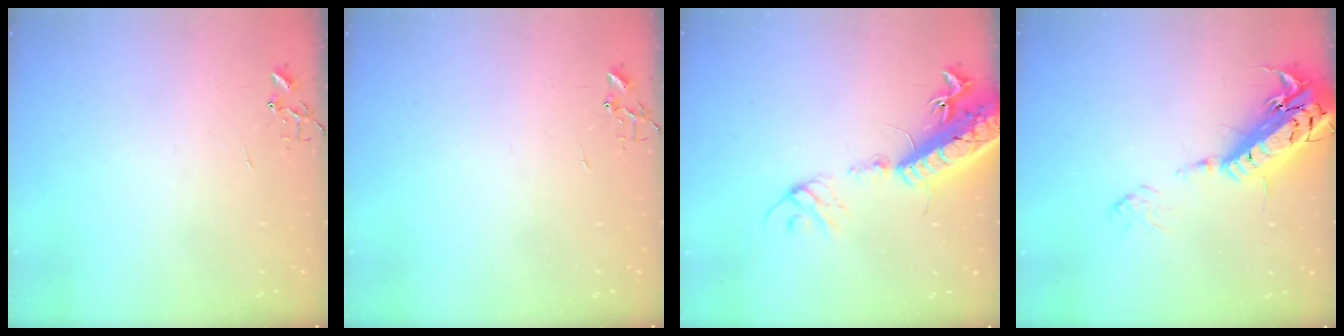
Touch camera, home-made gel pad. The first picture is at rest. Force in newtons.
{"total": 0.0}
{"total": 22.7, "press": 22.1, "slide": 4.9}
{"total": 22.4, "press": 22.0, "slide": 4.3}